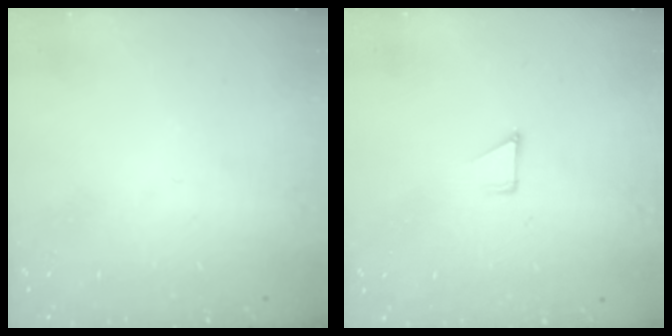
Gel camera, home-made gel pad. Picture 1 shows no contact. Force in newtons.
{"total": 4.8, "press": 4.8, "slide": 0.2}